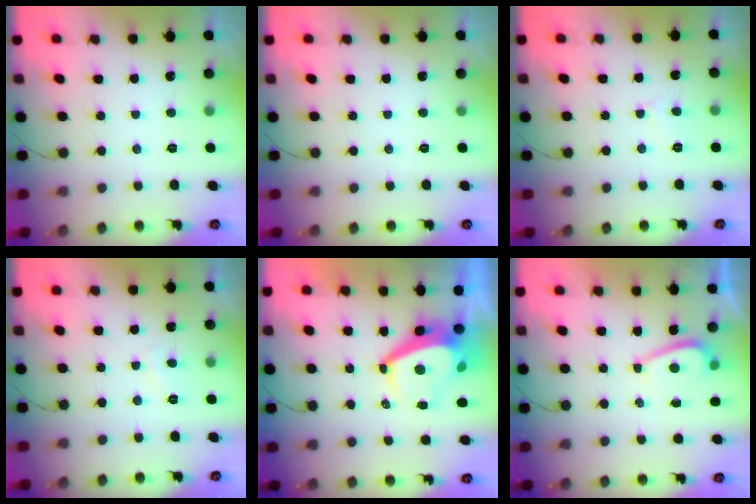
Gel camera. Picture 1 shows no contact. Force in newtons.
{"total": 0.0}
{"total": 2.0, "press": 2.0, "slide": 0.2}
{"total": 1.6, "press": 1.5, "slide": 0.6}
{"total": 7.5, "press": 7.5, "slide": 1.0}
{"total": 3.4, "press": 3.4, "slide": 0.5}